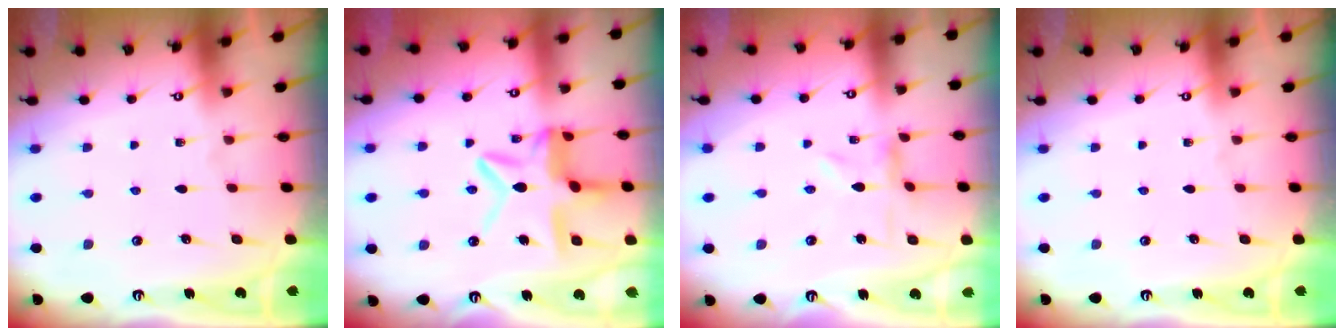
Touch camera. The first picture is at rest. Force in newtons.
{"total": 12.6, "press": 12.5, "slide": 1.2}
{"total": 1.0, "press": 1.0, "slide": 0.2}
{"total": 0.0}